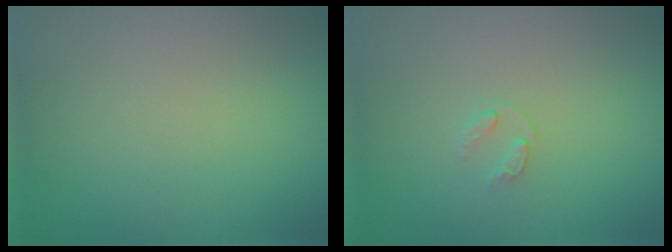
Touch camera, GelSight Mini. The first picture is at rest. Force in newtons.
{"total": 0.8, "press": 0.5, "slide": 0.6}